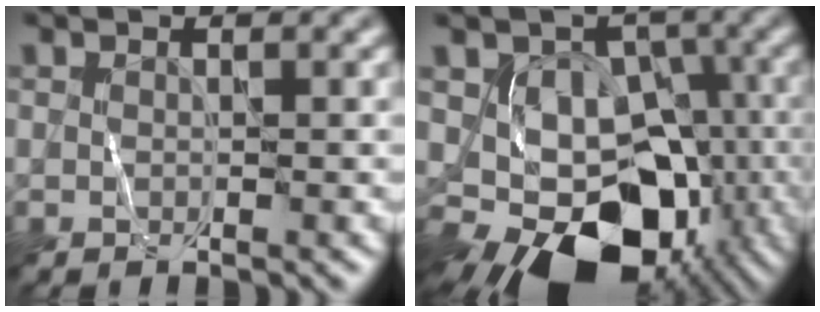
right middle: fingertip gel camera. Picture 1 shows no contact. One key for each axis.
{"total": 11.1, "fx": -4.1, "fy": 7.9, "fz": 6.6, "tx": -0.084, "ty": -0.011, "tz": -0.064}